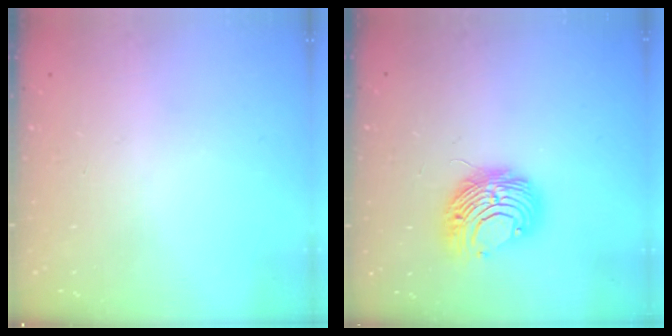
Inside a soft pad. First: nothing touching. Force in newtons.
{"total": 8.9, "press": 8.9, "slide": 0.1}